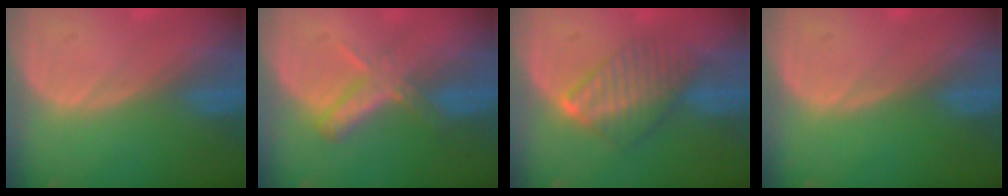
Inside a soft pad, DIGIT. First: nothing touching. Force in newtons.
{"total": 5.5, "press": 4.9, "slide": 2.6}
{"total": 6.5, "press": 6.4, "slide": 0.6}
{"total": 0.0}